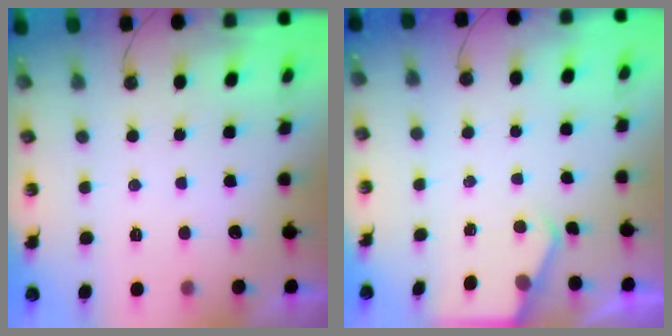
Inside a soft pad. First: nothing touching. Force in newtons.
{"total": 2.7, "press": 2.7, "slide": 0.5}